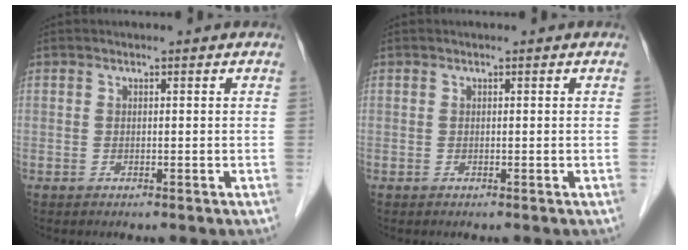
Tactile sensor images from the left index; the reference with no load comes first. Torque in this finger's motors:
{"motor_torque": [0.00, 0.00, 0.00, 0.00]}